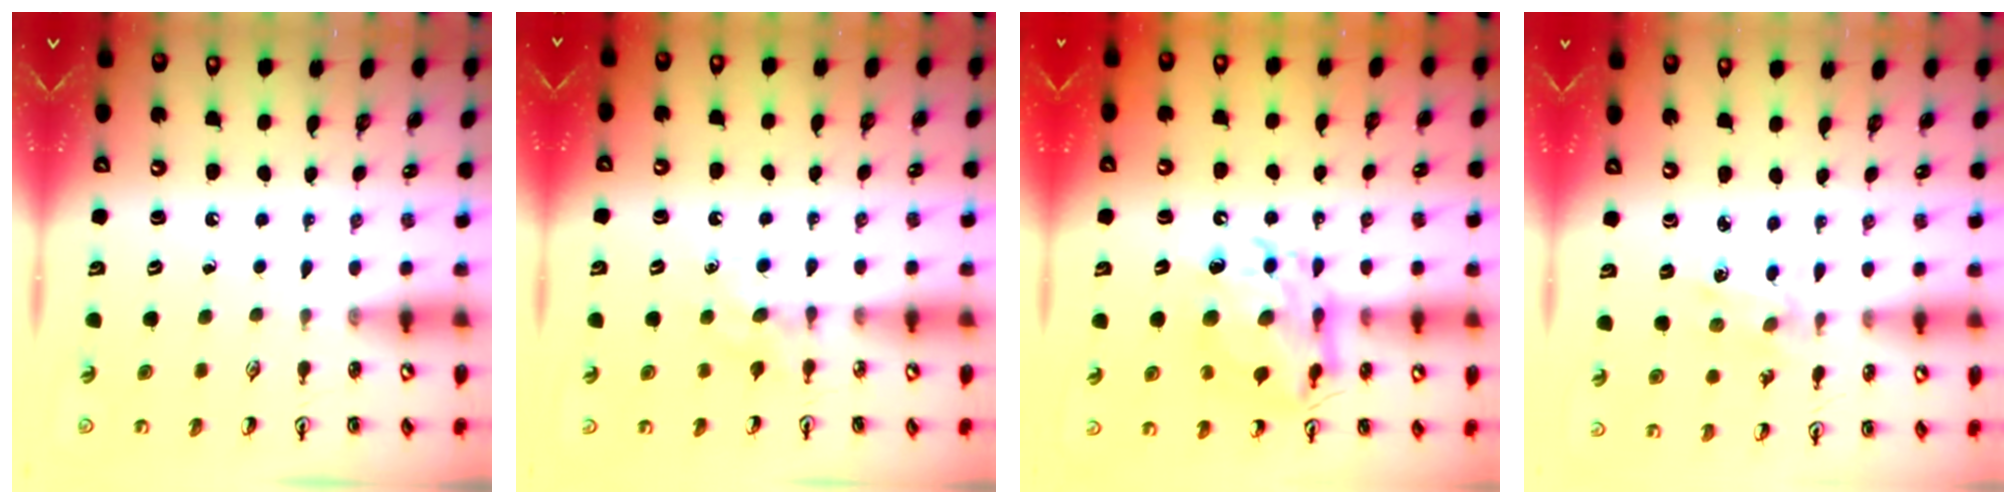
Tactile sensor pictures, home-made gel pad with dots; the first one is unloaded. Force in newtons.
{"total": 4.6, "press": 4.6, "slide": 0.6}
{"total": 13.7, "press": 13.7, "slide": 1.4}
{"total": 0.9, "press": 0.9, "slide": 0.2}